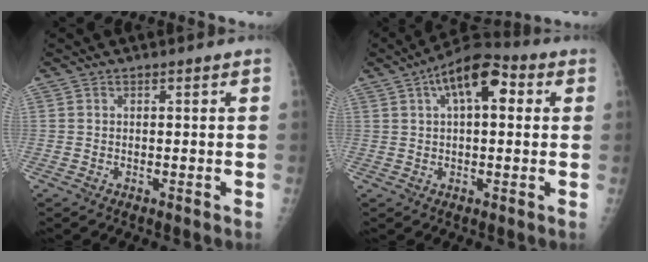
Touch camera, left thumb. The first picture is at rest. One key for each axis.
{"total": 11.2, "fx": 3.7, "fy": 5.6, "fz": 9.0, "tx": -0.124, "ty": 0.025, "tz": 0.049}